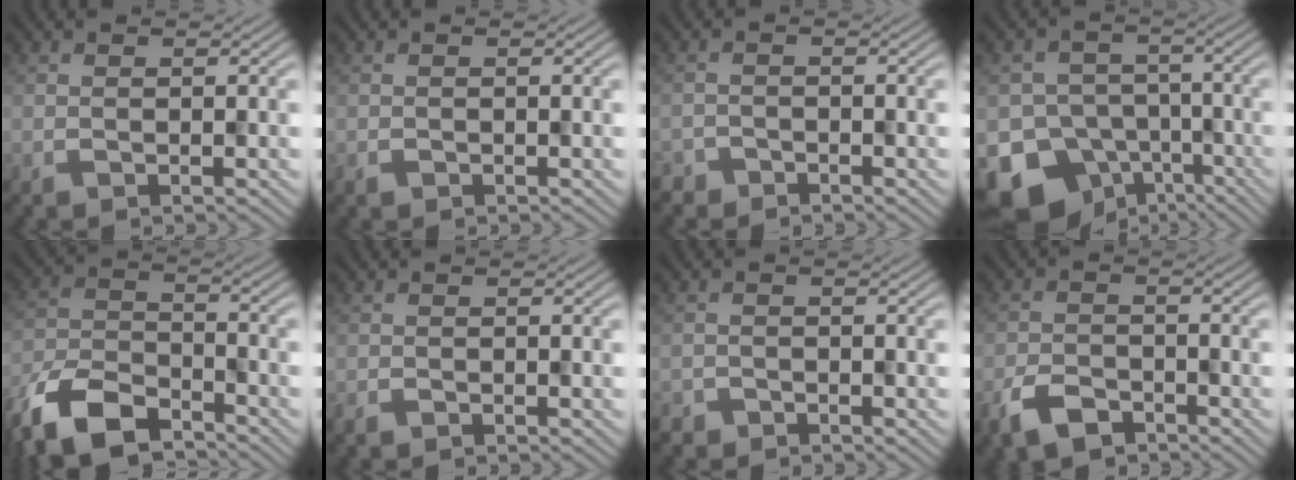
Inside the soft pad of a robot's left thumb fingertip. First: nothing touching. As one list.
[{"total": 0.5, "force": [-0.3, 0.4, -0.1], "torque": [0.004, -0.002, -0.005]}, {"total": 1.7, "force": [-1.3, 0.6, -0.8], "torque": [0.022, 0.001, -0.026]}, {"total": 13.8, "force": [-8.9, 9.9, 3.6], "torque": [-0.090, -0.037, -0.130]}, {"total": 10.8, "force": [-8.4, 4.6, 5.1], "torque": [-0.107, -0.013, -0.170]}, {"total": 1.1, "force": [-1.0, 0.4, 0.1], "torque": [-0.001, -0.003, -0.016]}, {"total": 1.4, "force": [-1.0, 0.5, -0.7], "torque": [0.019, 0.001, -0.018]}, {"total": 4.5, "force": [-3.4, 2.3, 1.7], "torque": [-0.031, -0.004, -0.070]}]